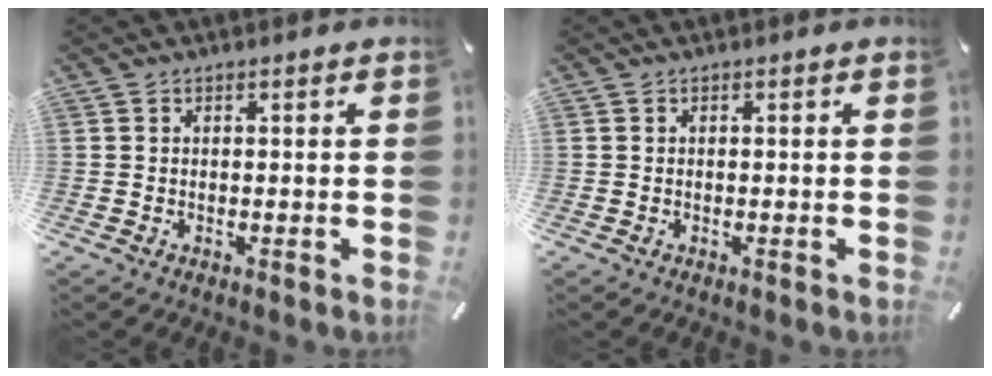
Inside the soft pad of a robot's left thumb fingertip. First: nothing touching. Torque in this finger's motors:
{"motor_torque": [-0.03, 0.03, -0.01, -0.01, 0.00]}